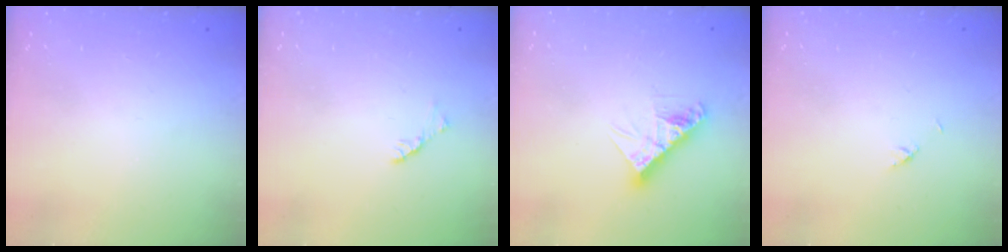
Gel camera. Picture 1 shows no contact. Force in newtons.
{"total": 1.7, "press": 1.6, "slide": 0.4}
{"total": 9.8, "press": 9.8, "slide": 0.7}
{"total": 2.1, "press": 2.1, "slide": 0.3}